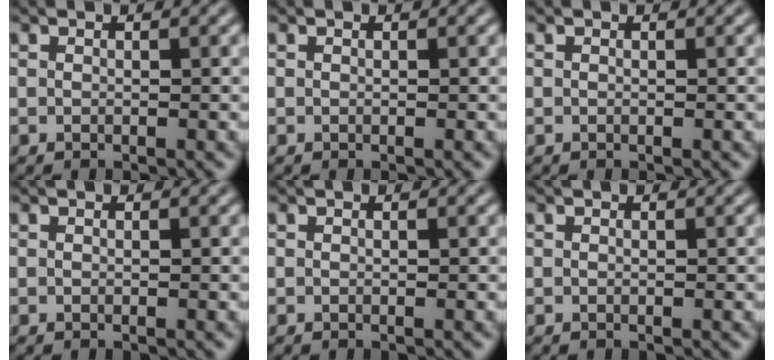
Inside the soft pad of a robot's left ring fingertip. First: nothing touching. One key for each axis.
{"total": 0.0}
{"total": 0.0}
{"total": 0.0}
{"total": 0.0}
{"total": 0.0}